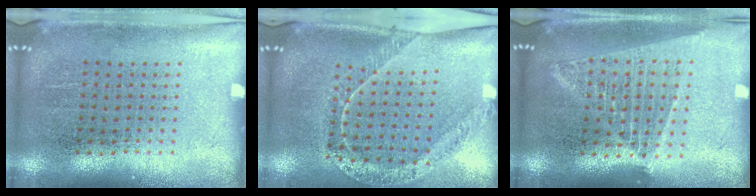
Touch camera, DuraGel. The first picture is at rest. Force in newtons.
{"total": 1.5, "press": 1.5, "slide": 0.3}
{"total": 1.7, "press": 1.5, "slide": 0.8}